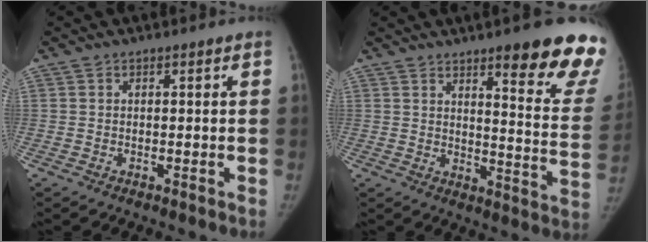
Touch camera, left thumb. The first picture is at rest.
{"total": 18.2, "force": [12.3, 2.8, 13.1], "torque": [-0.135, -0.077, 0.154]}